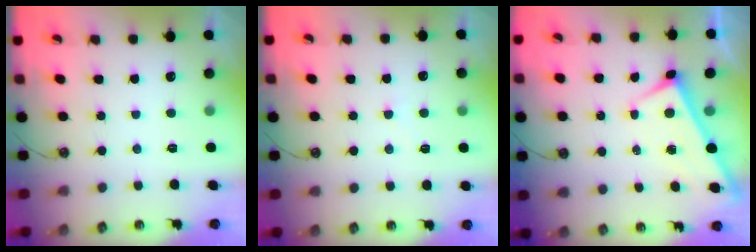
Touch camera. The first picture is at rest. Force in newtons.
{"total": 3.0, "press": 3.0, "slide": 0.5}
{"total": 1.8, "press": 1.8, "slide": 0.2}